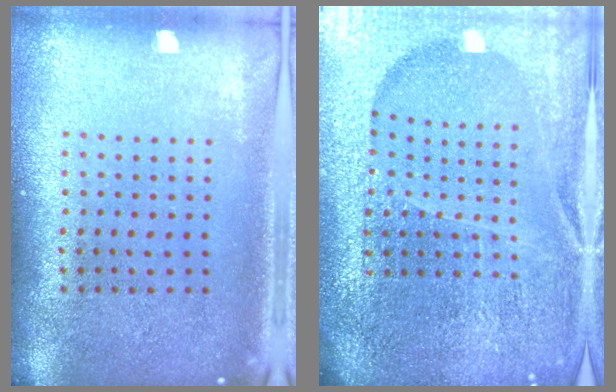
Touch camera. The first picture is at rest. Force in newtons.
{"total": 5.8, "press": 5.1, "slide": 2.7}